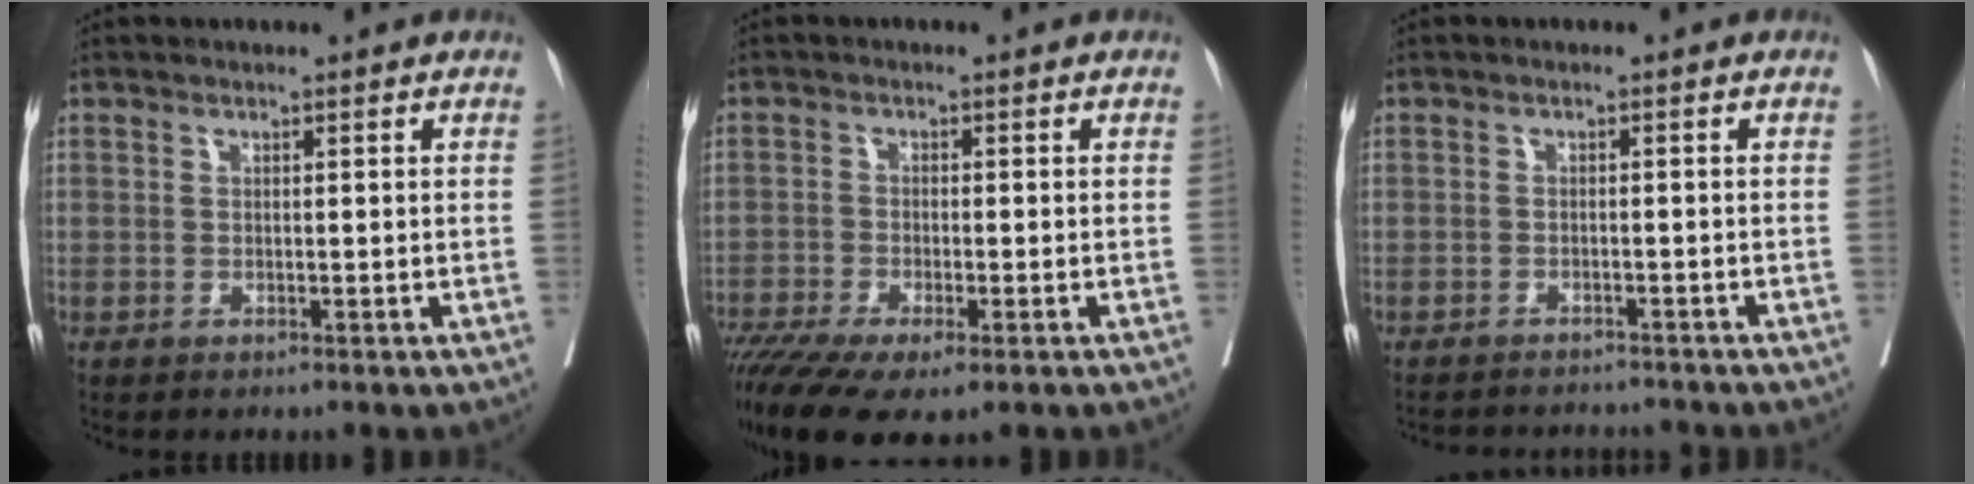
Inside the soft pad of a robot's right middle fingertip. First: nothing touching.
{"total": 11.7, "force": [-8.1, 3.0, 7.9], "torque": [-0.150, -0.021, -0.134]}
{"total": 6.9, "force": [-6.7, 1.3, 1.0], "torque": [-0.010, 0.001, -0.085]}